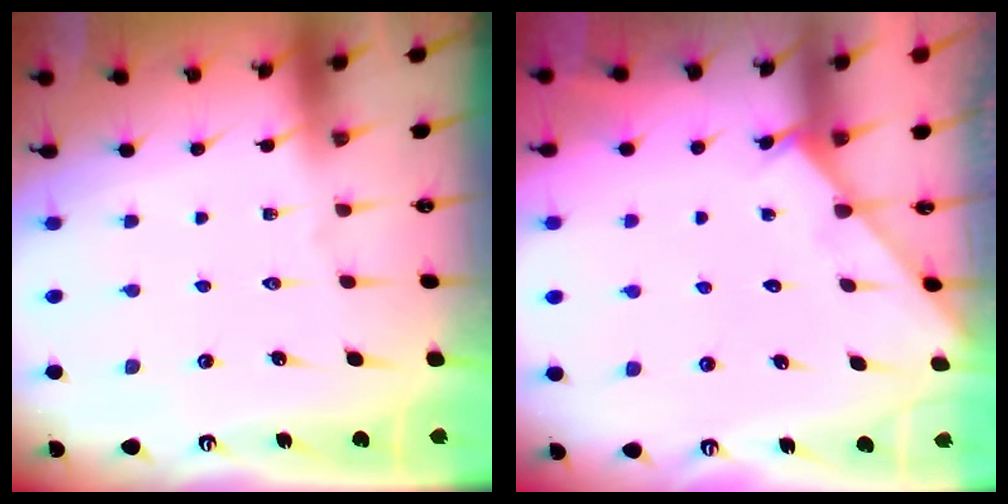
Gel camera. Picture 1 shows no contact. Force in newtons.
{"total": 1.3, "press": 1.3, "slide": 0.1}